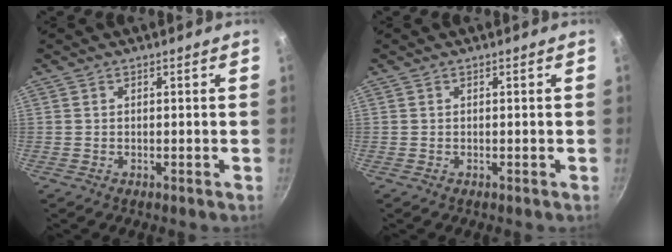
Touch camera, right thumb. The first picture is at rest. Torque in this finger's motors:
{"motor_torque": [0.00, 0.21, 0.08, -0.16, 0.00]}